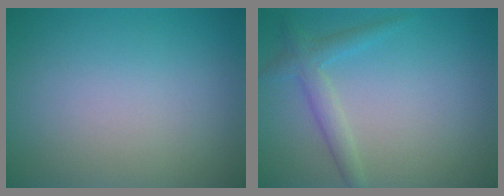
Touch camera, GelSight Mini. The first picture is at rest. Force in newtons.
{"total": 2.3, "press": 2.3, "slide": 0.1}